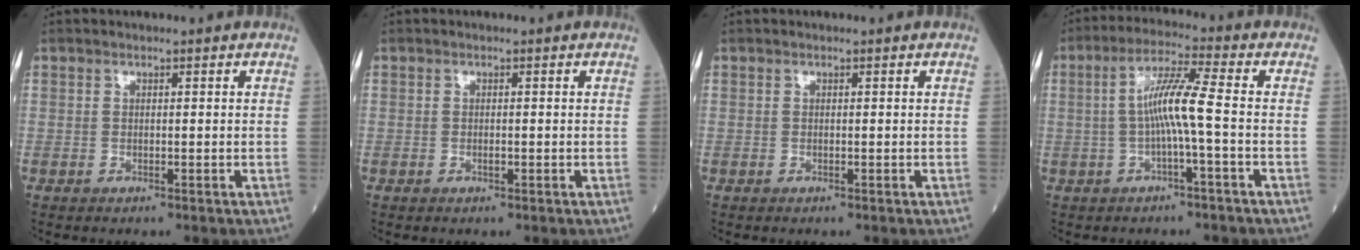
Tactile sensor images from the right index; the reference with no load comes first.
{"total": 0.6, "force": [-0.2, 0.1, 0.6], "torque": [-0.013, 0.000, -0.002]}
{"total": 0.0}
{"total": 6.9, "force": [-0.8, -0.5, 6.9], "torque": [-0.134, 0.013, -0.015]}